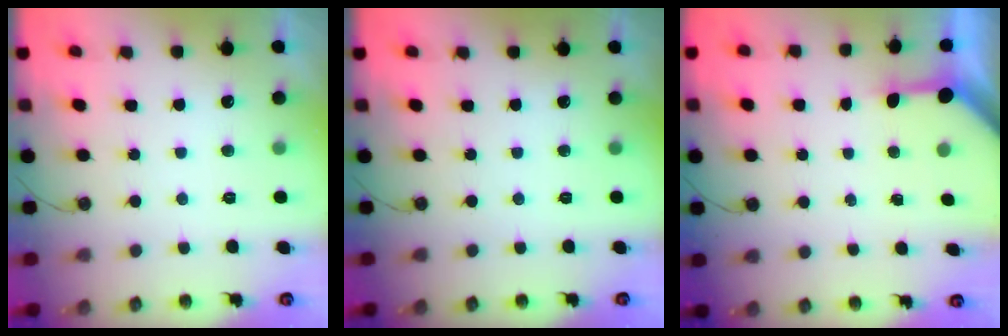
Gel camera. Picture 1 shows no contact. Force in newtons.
{"total": 0.0}
{"total": 3.3, "press": 3.3, "slide": 0.4}